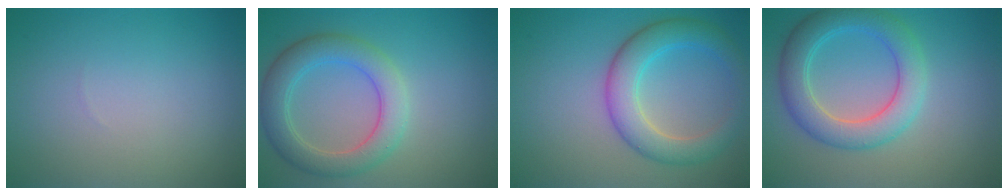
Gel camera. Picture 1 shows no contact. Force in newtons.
{"total": 4.9, "press": 4.9, "slide": 0.3}
{"total": 5.2, "press": 5.2, "slide": 0.0}
{"total": 5.3, "press": 5.3, "slide": 0.2}